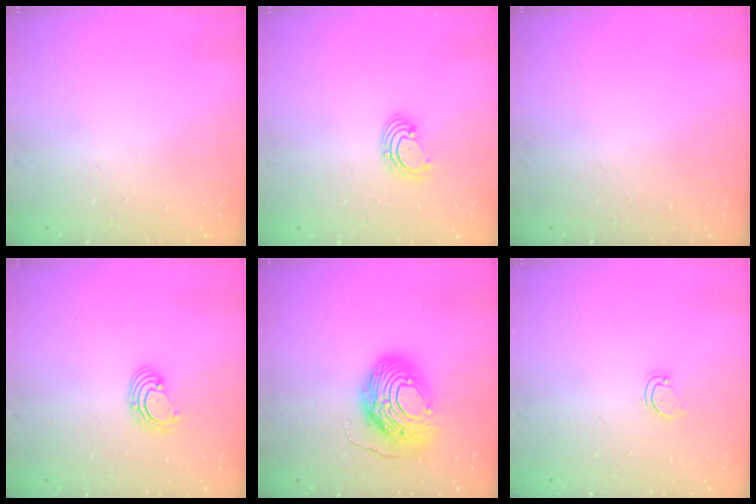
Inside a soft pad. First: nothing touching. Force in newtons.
{"total": 2.9, "press": 2.9, "slide": 0.3}
{"total": 0.0}
{"total": 2.7, "press": 2.7, "slide": 0.1}
{"total": 14.3, "press": 14.3, "slide": 1.4}
{"total": 2.3, "press": 2.3, "slide": 0.1}